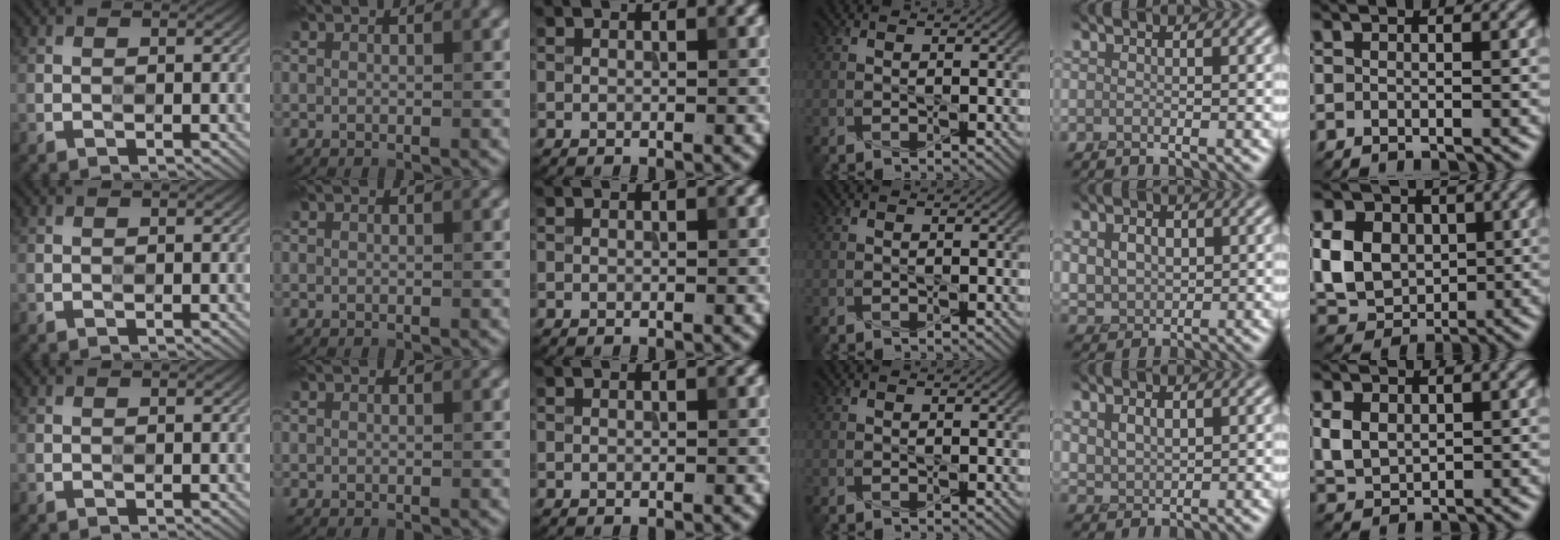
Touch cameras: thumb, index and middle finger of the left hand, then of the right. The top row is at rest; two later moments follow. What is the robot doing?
{"motion": "press", "object": "gel pad"}